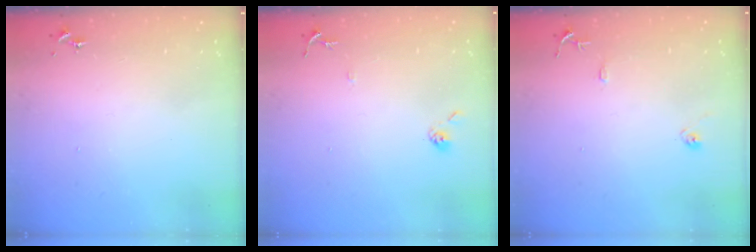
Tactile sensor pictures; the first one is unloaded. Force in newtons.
{"total": 6.4, "press": 6.4, "slide": 0.4}
{"total": 9.1, "press": 9.1, "slide": 0.8}